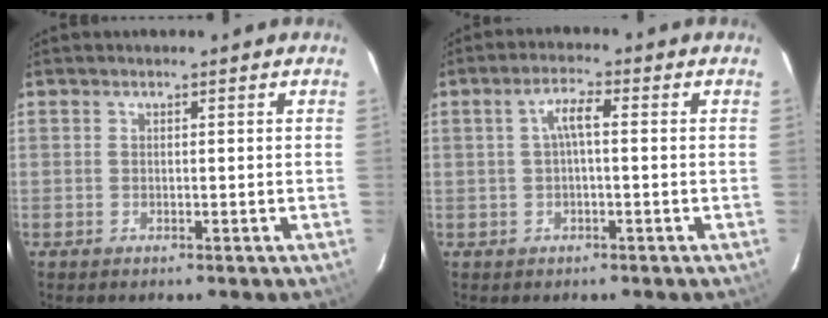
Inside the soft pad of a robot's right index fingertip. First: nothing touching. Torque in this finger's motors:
{"motor_torque": [0.69, 0.19, 0.29, 0.09]}